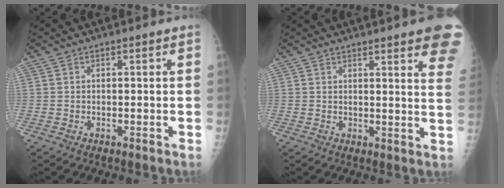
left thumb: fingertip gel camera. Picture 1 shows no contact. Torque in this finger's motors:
{"motor_torque": [2.68, 1.90, 0.85, -0.89, 0.09]}